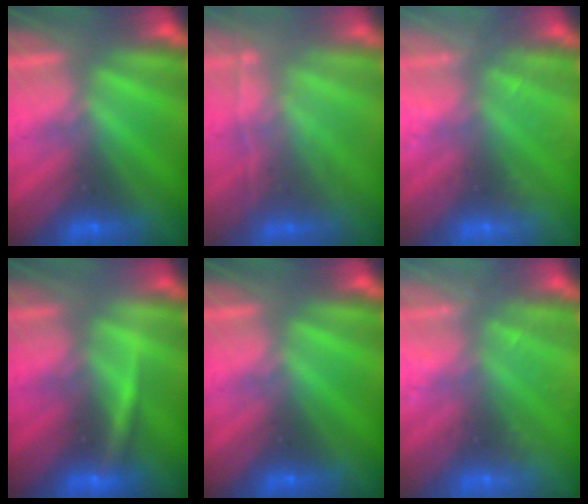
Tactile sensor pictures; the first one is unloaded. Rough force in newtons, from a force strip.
{"total": 1.8}
{"total": 2.7}
{"total": 2.9}
{"total": 0.0}
{"total": 2.7}